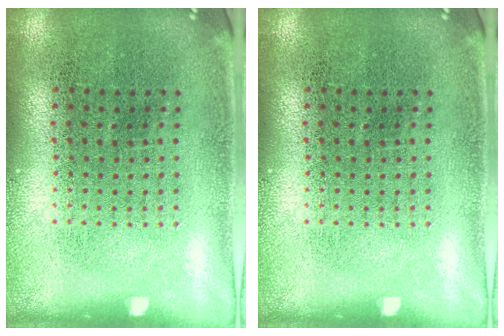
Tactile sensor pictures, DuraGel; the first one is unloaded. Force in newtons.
{"total": 0.0}